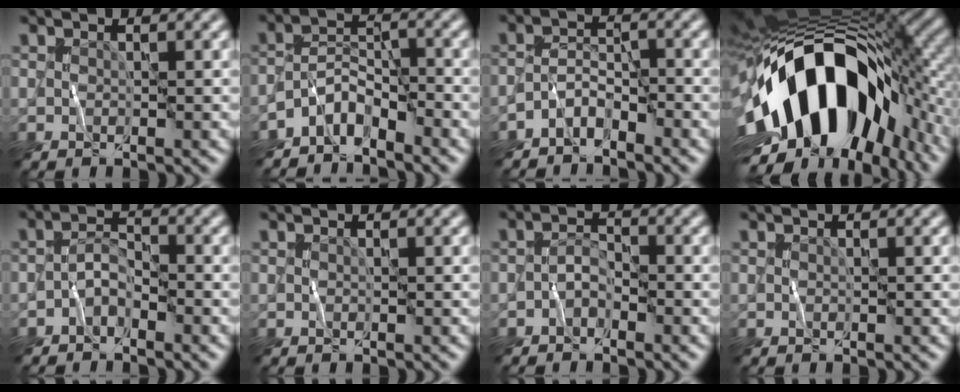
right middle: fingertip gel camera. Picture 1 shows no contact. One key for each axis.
{"total": 4.0, "fx": -3.2, "fy": 1.6, "fz": 1.7, "tx": -0.017, "ty": 0.004, "tz": -0.070}
{"total": 2.6, "fx": -2.2, "fy": 1.0, "fz": 1.0, "tx": -0.015, "ty": 0.008, "tz": -0.050}
{"total": 19.4, "fx": -3.4, "fy": 10.4, "fz": 16.1, "tx": -0.286, "ty": -0.005, "tz": -0.058}
{"total": 2.0, "fx": -1.4, "fy": 0.9, "fz": 1.0, "tx": -0.016, "ty": 0.011, "tz": -0.032}
{"total": 0.0}
{"total": 1.5, "fx": -1.1, "fy": 0.7, "fz": 0.8, "tx": -0.013, "ty": 0.009, "tz": -0.025}
{"total": 0.0}